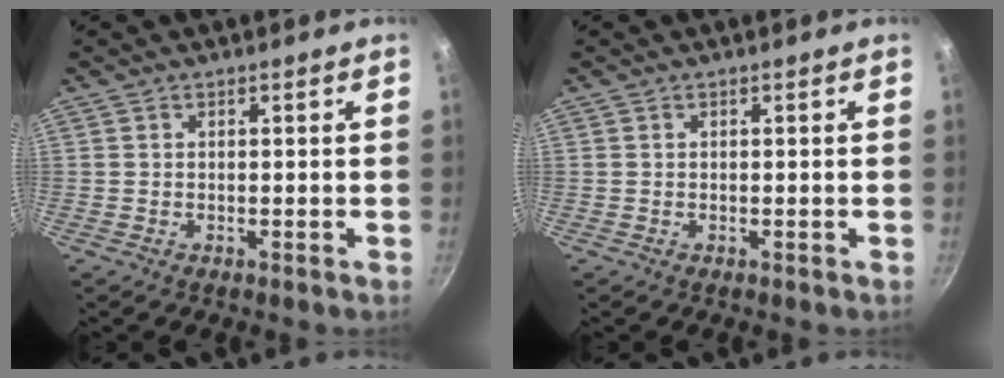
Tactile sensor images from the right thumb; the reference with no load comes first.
{"total": 0.0}